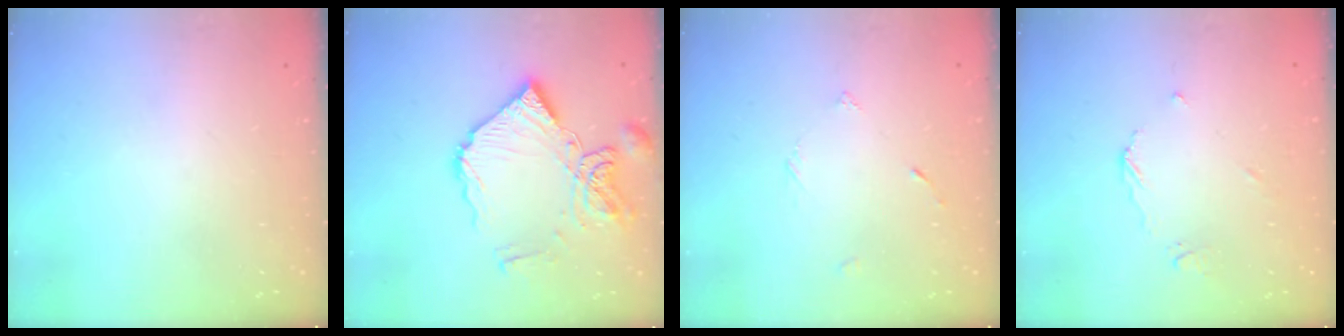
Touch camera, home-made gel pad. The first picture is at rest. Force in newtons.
{"total": 16.0, "press": 15.9, "slide": 1.9}
{"total": 2.3, "press": 2.2, "slide": 0.2}
{"total": 4.2, "press": 4.2, "slide": 0.4}